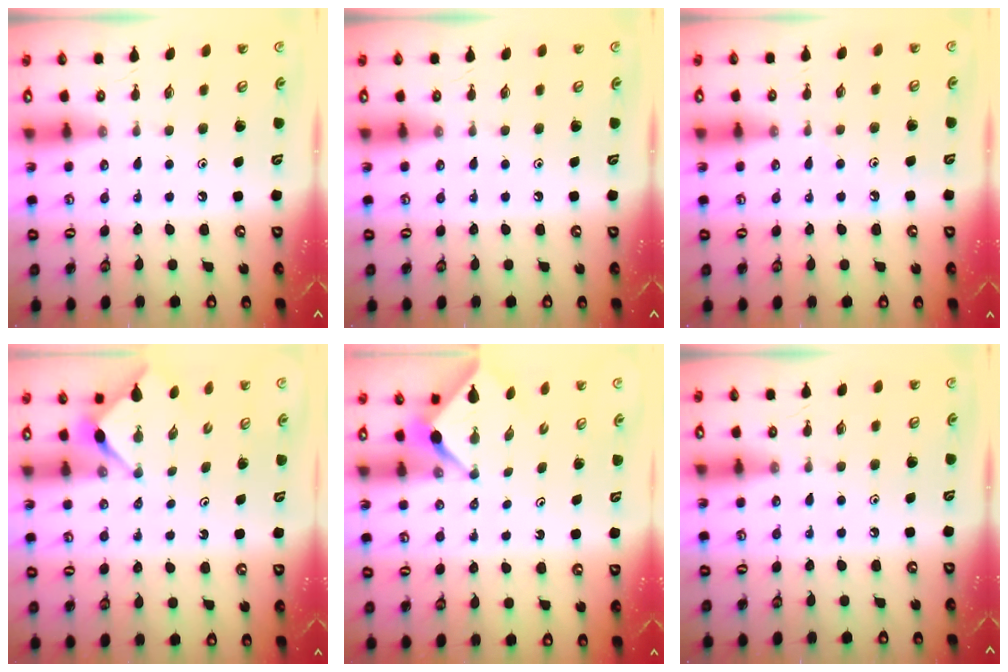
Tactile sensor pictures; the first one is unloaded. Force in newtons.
{"total": 0.0}
{"total": 4.0, "press": 3.9, "slide": 0.5}
{"total": 2.8, "press": 2.8, "slide": 0.3}
{"total": 2.5, "press": 2.5, "slide": 0.3}
{"total": 0.0}